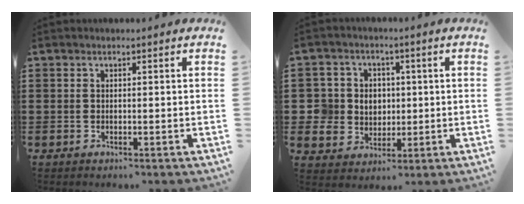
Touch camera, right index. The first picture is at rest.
{"total": 5.8, "force": [0.8, 5.6, 1.4], "torque": [-0.053, 0.020, 0.015]}